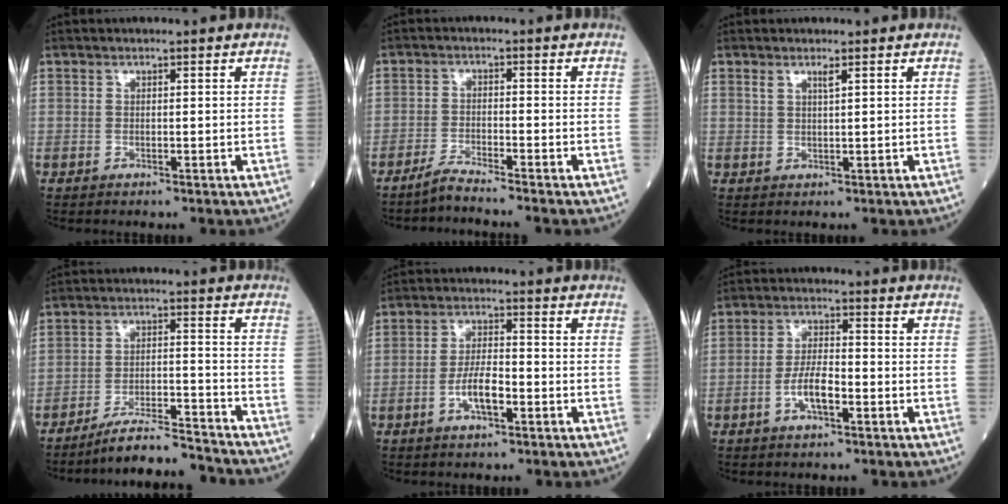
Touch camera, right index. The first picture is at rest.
{"total": 3.2, "force": [-3.0, -1.0, 0.7], "torque": [-0.021, -0.013, -0.063]}
{"total": 1.4, "force": [0.9, -0.1, 1.1], "torque": [-0.025, 0.002, 0.017]}
{"total": 9.8, "force": [-9.5, -0.3, 2.7], "torque": [-0.039, 0.003, -0.164]}
{"total": 5.2, "force": [-2.1, 1.5, 4.6], "torque": [-0.091, 0.006, -0.040]}
{"total": 5.2, "force": [-2.1, 1.5, 4.5], "torque": [-0.091, 0.006, -0.040]}